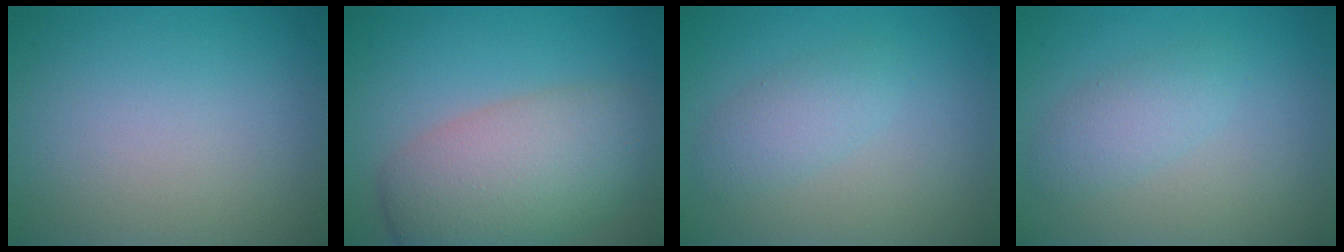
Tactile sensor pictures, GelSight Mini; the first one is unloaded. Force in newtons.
{"total": 8.1, "press": 8.1, "slide": 0.3}
{"total": 2.2, "press": 2.2, "slide": 0.1}
{"total": 2.2, "press": 2.2, "slide": 0.1}